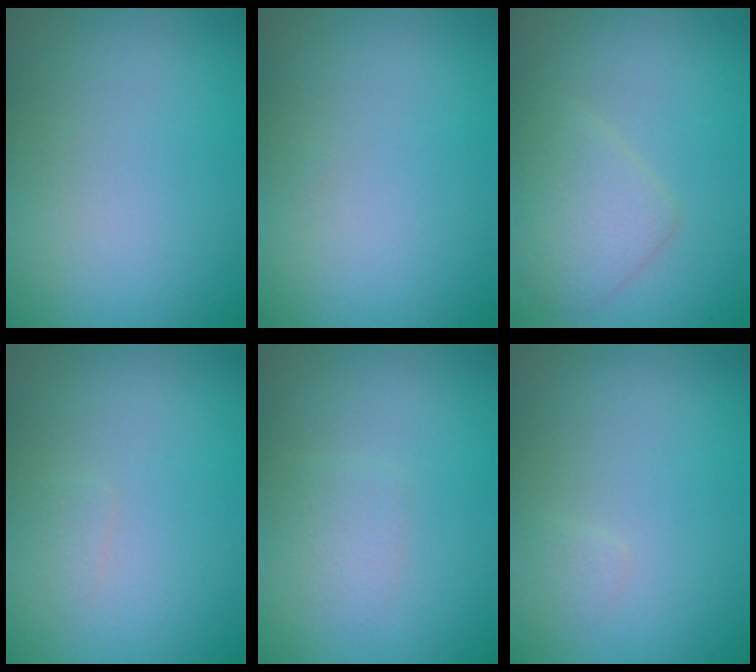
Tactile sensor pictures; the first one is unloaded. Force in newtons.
{"total": 0.0}
{"total": 2.9, "press": 2.9, "slide": 0.2}
{"total": 0.6, "press": 0.6, "slide": 0.0}
{"total": 1.1, "press": 1.1, "slide": 0.1}
{"total": 0.5, "press": 0.5, "slide": 0.0}